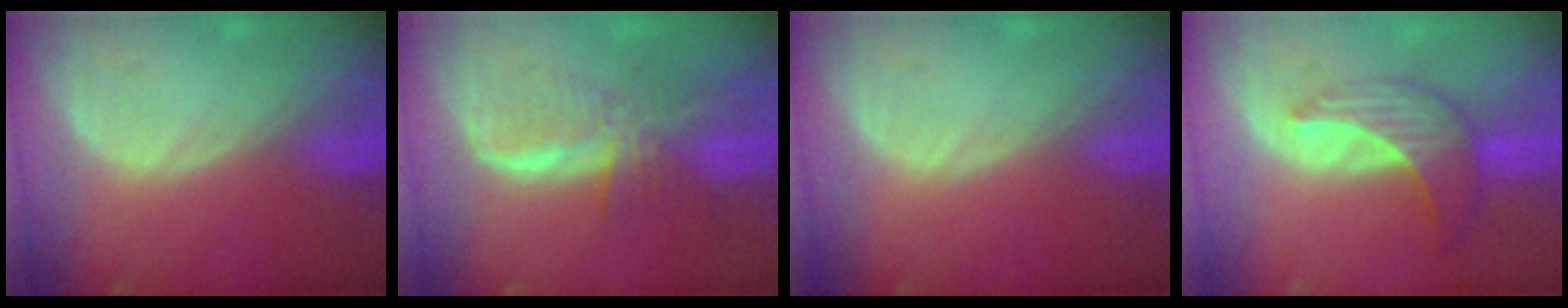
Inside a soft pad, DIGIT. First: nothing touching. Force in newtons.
{"total": 7.3, "press": 6.6, "slide": 3.1}
{"total": 0.0}
{"total": 7.2, "press": 6.4, "slide": 3.2}